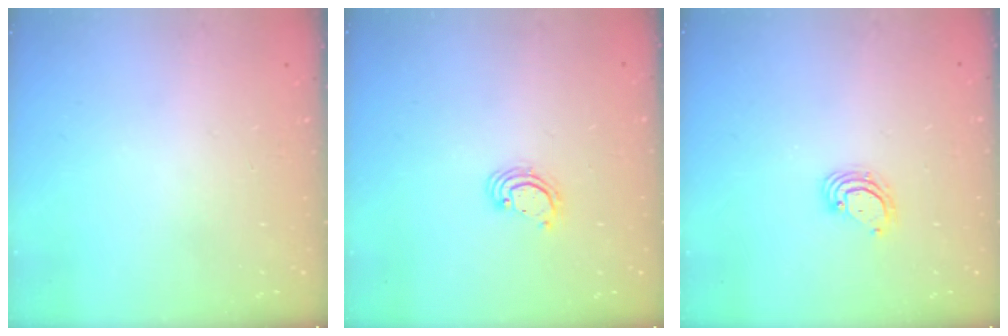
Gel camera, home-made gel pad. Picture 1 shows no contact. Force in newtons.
{"total": 2.6, "press": 2.6, "slide": 0.1}
{"total": 3.4, "press": 3.4, "slide": 0.2}